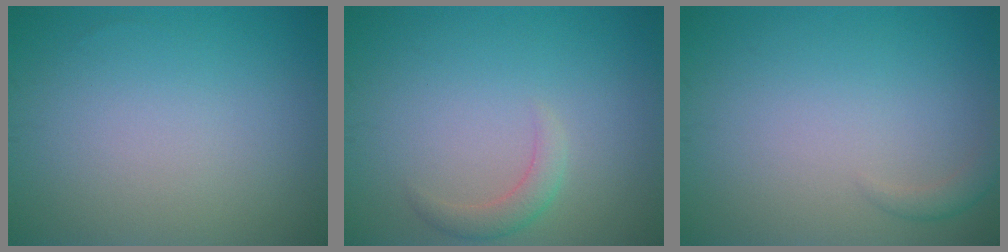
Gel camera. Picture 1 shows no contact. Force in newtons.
{"total": 1.7, "press": 1.7, "slide": 0.3}
{"total": 1.1, "press": 1.1, "slide": 0.1}